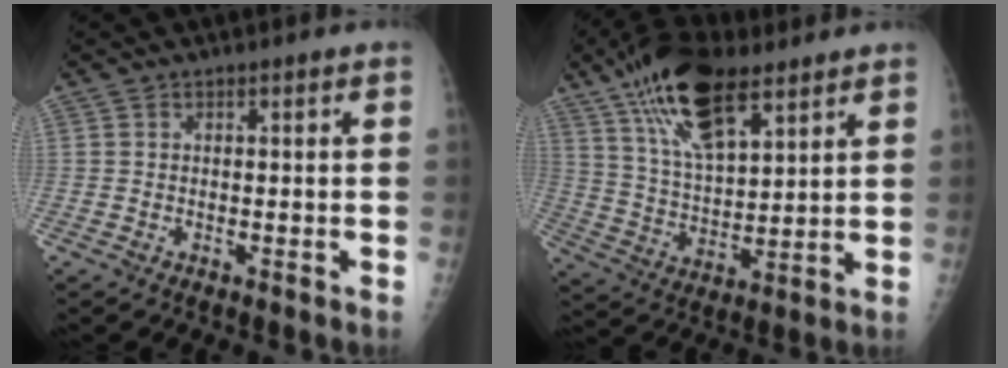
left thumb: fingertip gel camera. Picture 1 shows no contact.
{"total": 17.2, "force": [10.5, 6.9, 11.7], "torque": [-0.187, -0.033, 0.194]}